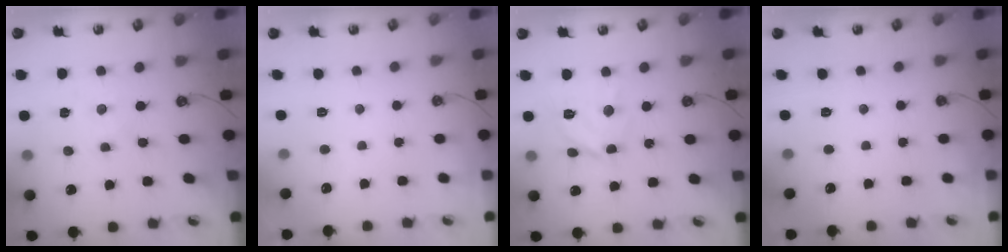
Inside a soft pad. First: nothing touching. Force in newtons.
{"total": 0.0}
{"total": 13.0, "press": 13.0, "slide": 1.0}
{"total": 0.0}